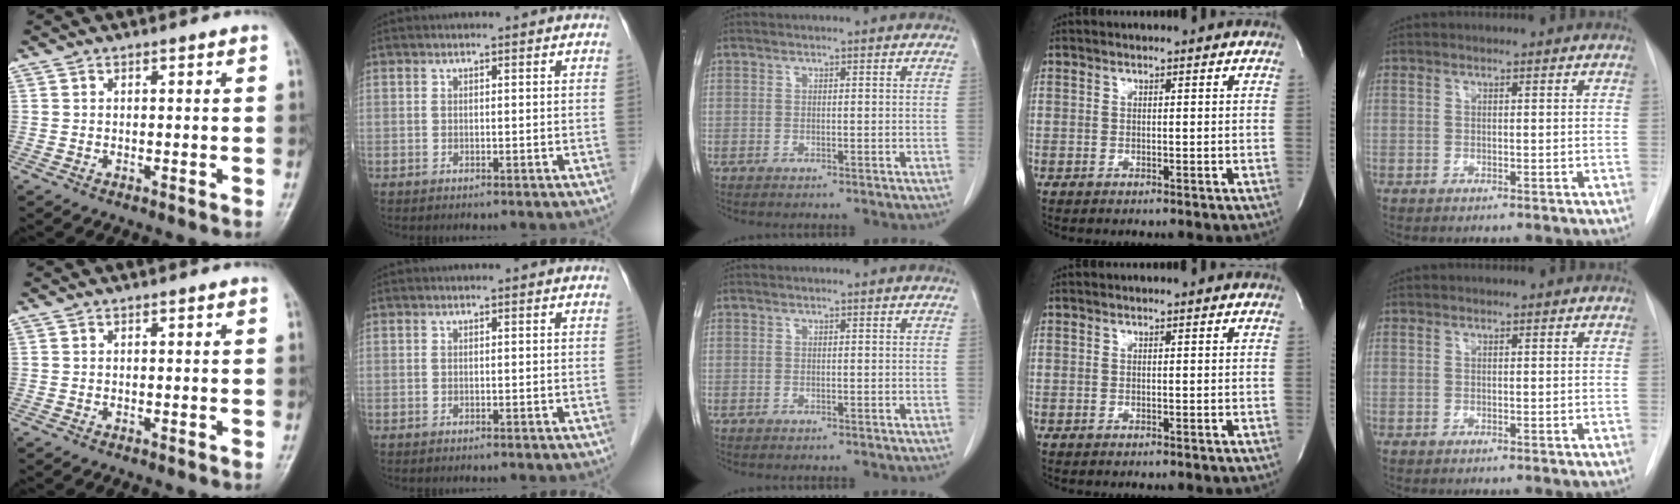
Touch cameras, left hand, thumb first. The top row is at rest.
{}